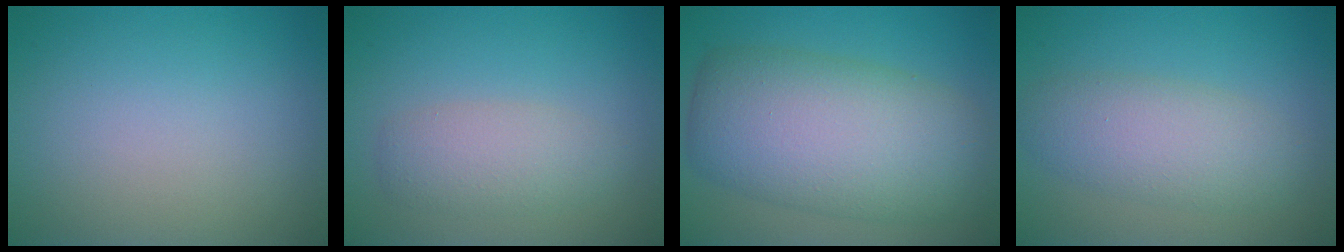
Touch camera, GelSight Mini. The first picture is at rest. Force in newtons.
{"total": 3.0, "press": 3.0, "slide": 0.2}
{"total": 10.6, "press": 10.6, "slide": 0.3}
{"total": 4.5, "press": 4.5, "slide": 0.2}